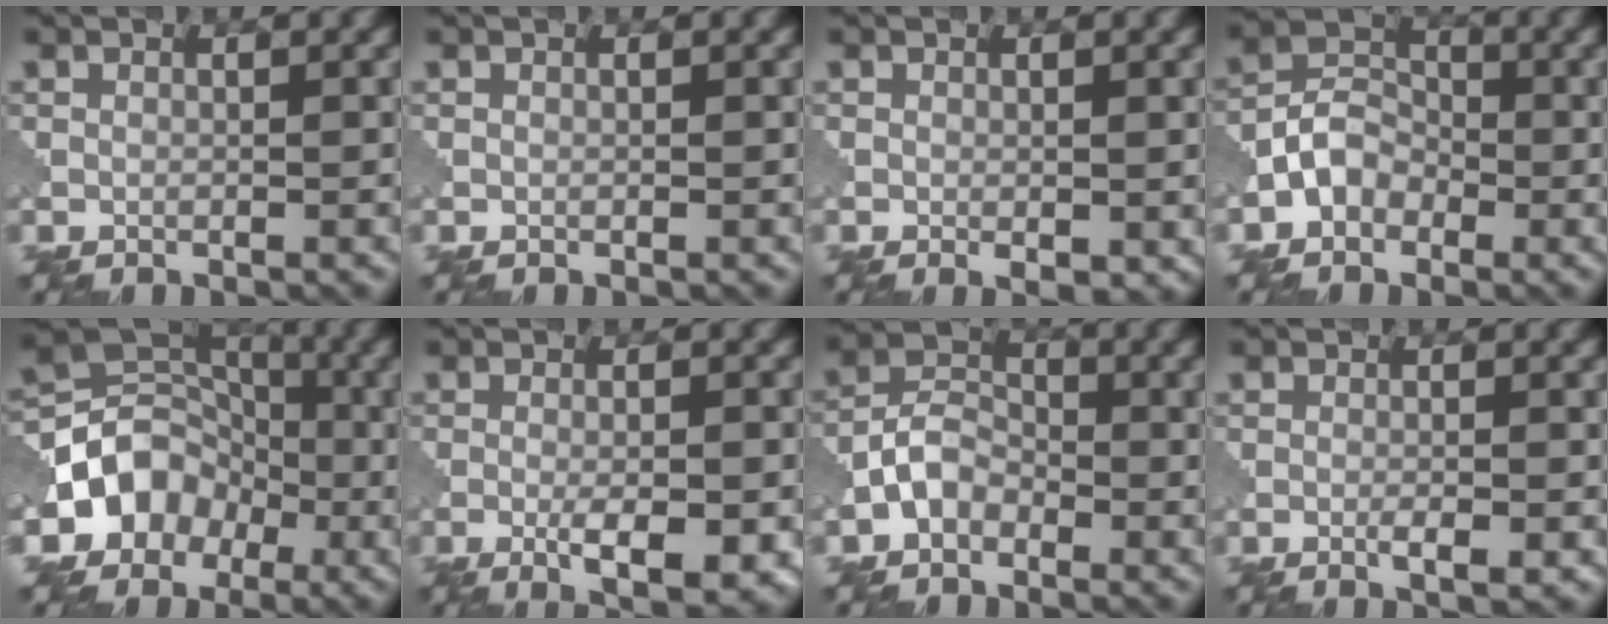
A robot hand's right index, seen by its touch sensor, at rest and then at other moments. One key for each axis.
{"total": 0.0}
{"total": 1.3, "fx": -0.2, "fy": 0.6, "fz": 1.1, "tx": -0.015, "ty": -0.007, "tz": -0.001}
{"total": 3.4, "fx": -1.6, "fy": 2.5, "fz": 1.5, "tx": -0.026, "ty": 0.015, "tz": -0.039}
{"total": 6.1, "fx": -2.2, "fy": 5.0, "fz": 2.6, "tx": -0.015, "ty": 0.012, "tz": -0.045}
{"total": 5.0, "fx": -1.8, "fy": 1.4, "fz": 4.4, "tx": -0.076, "ty": -0.006, "tz": -0.026}
{"total": 3.4, "fx": -1.6, "fy": 2.3, "fz": 1.8, "tx": -0.035, "ty": 0.014, "tz": -0.039}
{"total": 1.9, "fx": -0.8, "fy": 0.4, "fz": 1.7, "tx": -0.029, "ty": -0.002, "tz": -0.013}